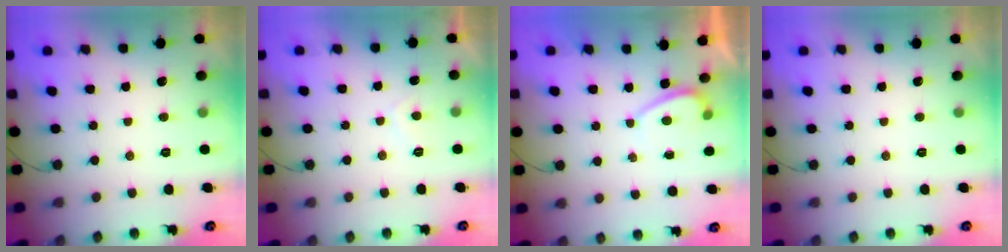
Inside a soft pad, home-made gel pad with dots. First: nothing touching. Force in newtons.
{"total": 1.7, "press": 1.5, "slide": 0.7}
{"total": 1.1, "press": 0.9, "slide": 0.6}
{"total": 0.0}